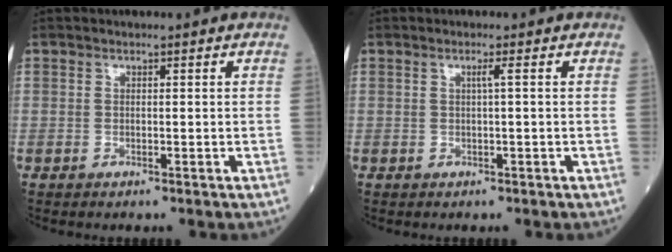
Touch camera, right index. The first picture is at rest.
{"total": 0.9, "force": [0.1, -0.3, 0.9], "torque": [-0.017, 0.002, 0.003]}